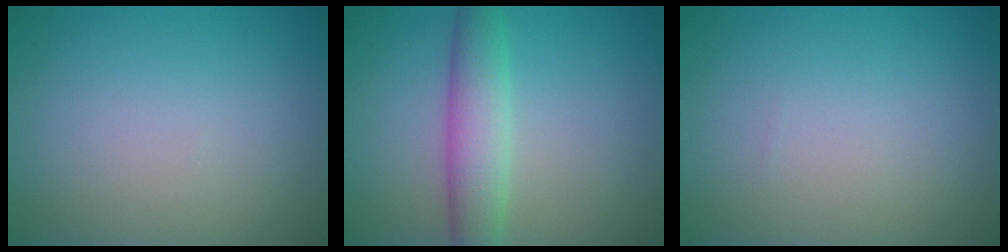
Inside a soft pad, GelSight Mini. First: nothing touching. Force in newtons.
{"total": 4.5, "press": 4.5, "slide": 0.1}
{"total": 0.0}